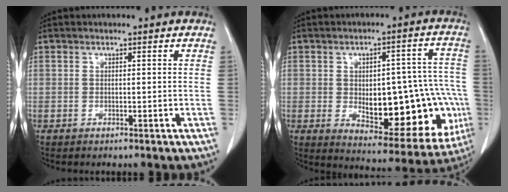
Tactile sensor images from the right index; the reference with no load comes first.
{"total": 19.7, "force": [-3.4, 8.8, 17.2], "torque": [-0.170, 0.032, -0.009]}